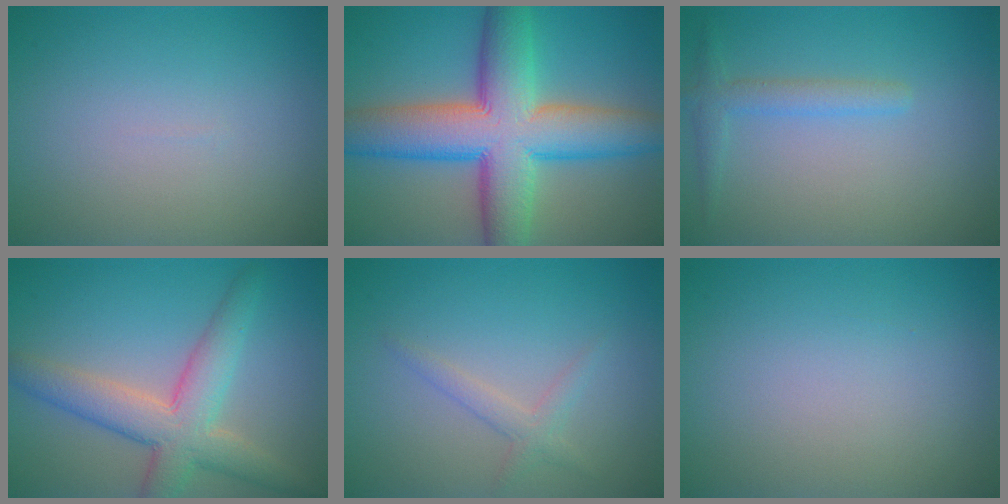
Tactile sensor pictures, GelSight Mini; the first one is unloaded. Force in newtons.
{"total": 11.8, "press": 11.8, "slide": 0.3}
{"total": 1.4, "press": 1.4, "slide": 0.1}
{"total": 6.1, "press": 6.1, "slide": 0.4}
{"total": 1.6, "press": 1.6, "slide": 0.1}
{"total": 0.0}